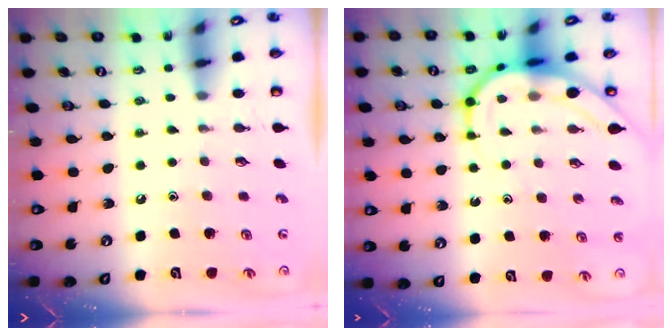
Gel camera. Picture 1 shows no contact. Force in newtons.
{"total": 9.1, "press": 9.1, "slide": 0.8}